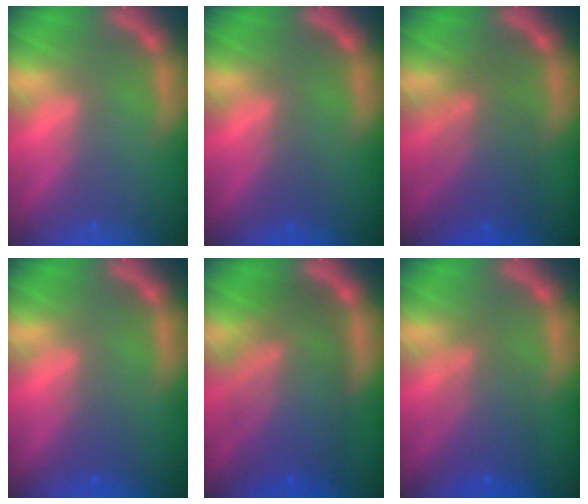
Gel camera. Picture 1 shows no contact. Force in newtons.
{"total": 1.0}
{"total": 6.0}
{"total": 1.5}
{"total": 10.0}
{"total": 4.6}